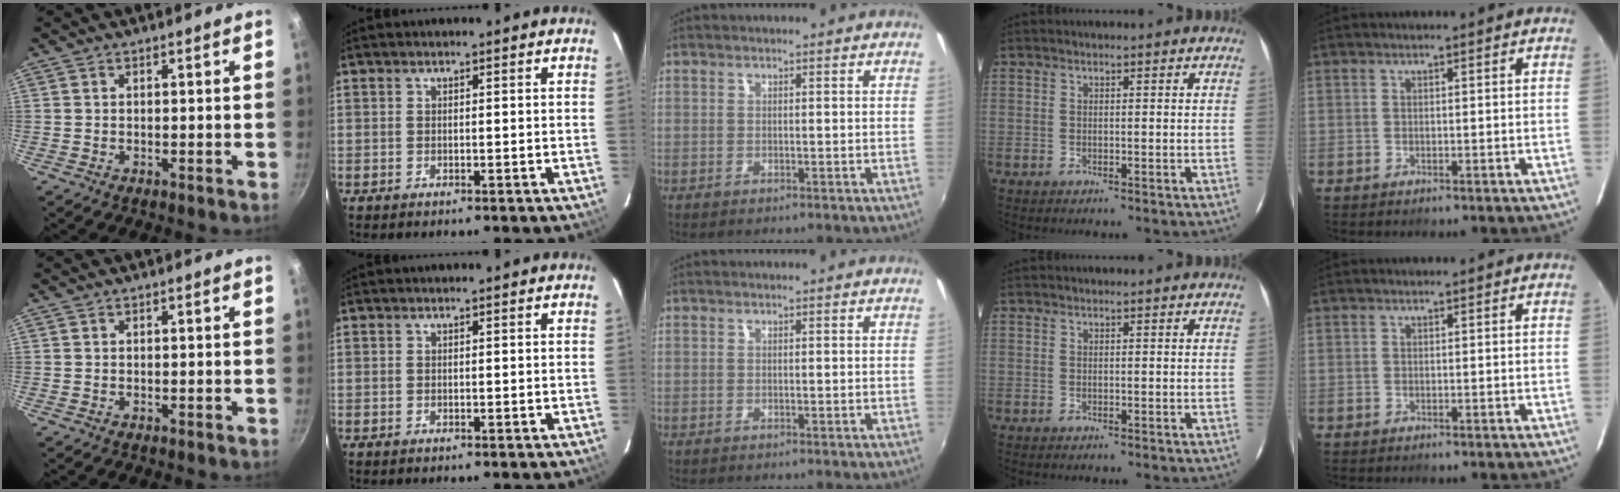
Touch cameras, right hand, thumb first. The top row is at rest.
{}